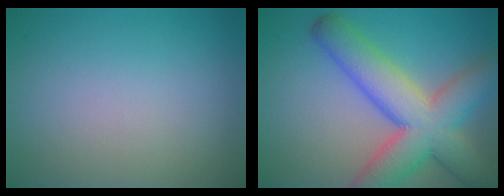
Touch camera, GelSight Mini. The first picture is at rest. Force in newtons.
{"total": 9.8, "press": 9.8, "slide": 0.5}